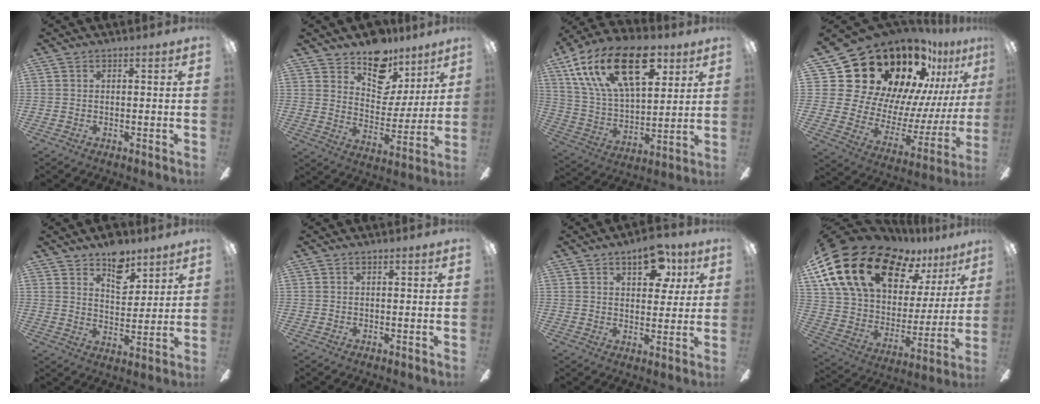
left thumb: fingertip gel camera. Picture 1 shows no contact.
{"total": 14.3, "force": [10.9, 7.9, 4.6], "torque": [-0.077, -0.081, 0.203]}
{"total": 25.7, "force": [12.2, 13.4, 18.2], "torque": [-0.340, -0.047, 0.207]}
{"total": 27.0, "force": [19.4, 15.0, 11.2], "torque": [-0.159, -0.171, 0.386]}
{"total": 9.5, "force": [6.6, 5.3, 4.4], "torque": [-0.049, -0.033, 0.116]}
{"total": 0.0}
{"total": 10.5, "force": [5.4, 5.8, 6.9], "torque": [-0.071, -0.018, 0.088]}
{"total": 24.2, "force": [14.7, 13.5, 13.7], "torque": [-0.271, -0.085, 0.277]}